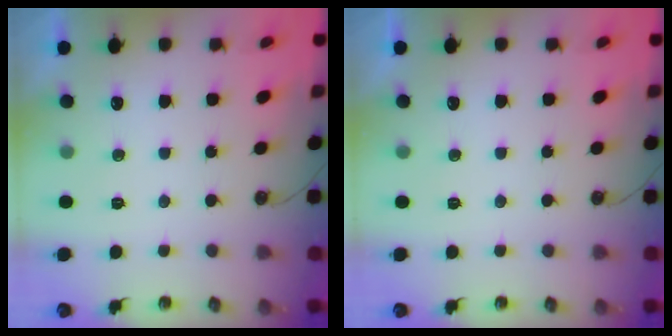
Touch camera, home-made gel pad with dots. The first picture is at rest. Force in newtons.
{"total": 0.0}